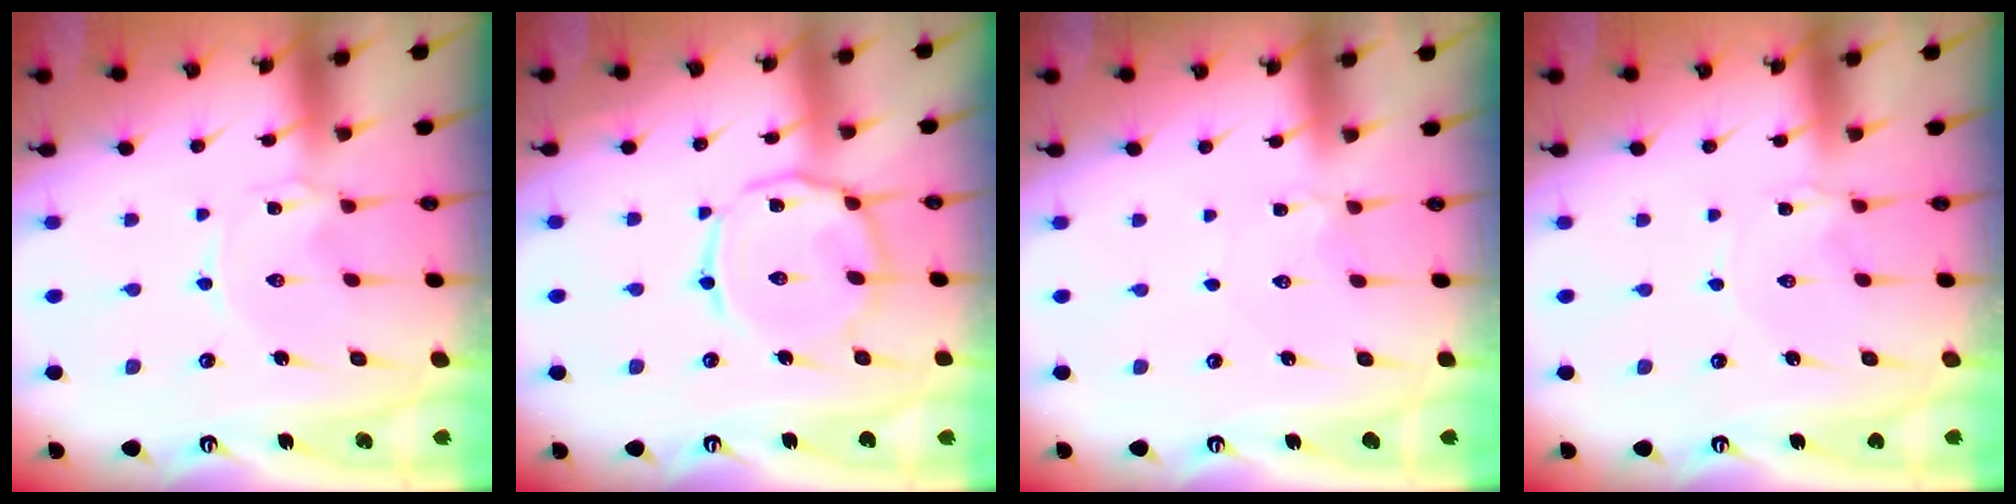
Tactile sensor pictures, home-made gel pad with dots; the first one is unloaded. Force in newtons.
{"total": 10.4, "press": 10.4, "slide": 0.6}
{"total": 2.8, "press": 2.8, "slide": 0.3}
{"total": 1.8, "press": 1.8, "slide": 0.3}